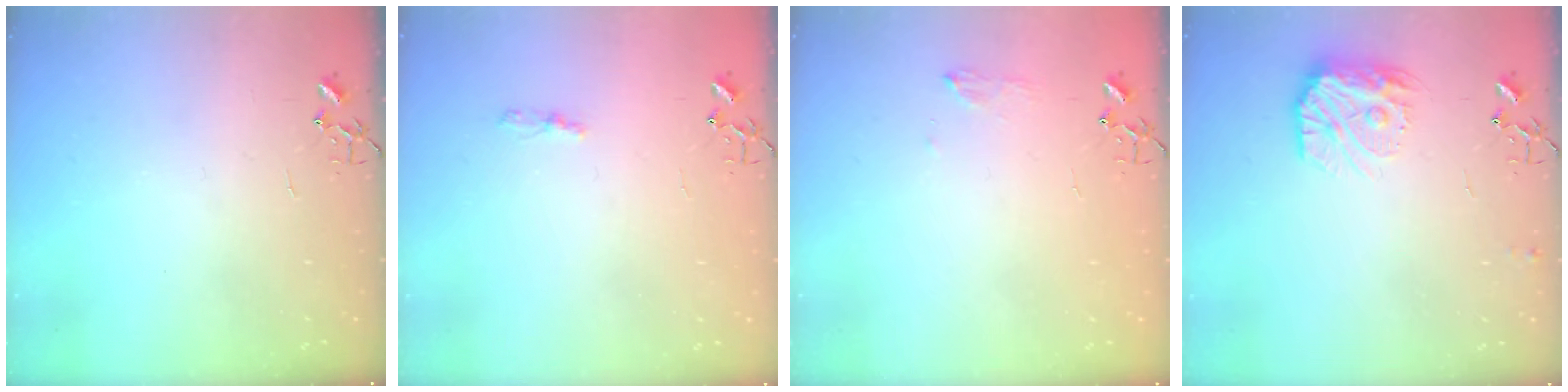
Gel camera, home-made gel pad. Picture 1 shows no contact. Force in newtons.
{"total": 3.7, "press": 3.6, "slide": 0.5}
{"total": 7.4, "press": 7.3, "slide": 1.0}
{"total": 13.2, "press": 13.2, "slide": 0.9}